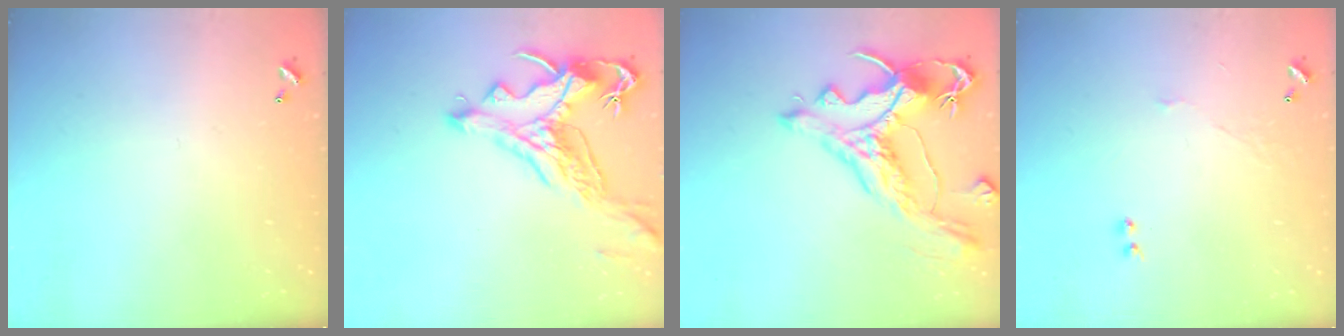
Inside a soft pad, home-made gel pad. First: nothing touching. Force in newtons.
{"total": 2.2, "press": 1.7, "slide": 1.3}
{"total": 5.1, "press": 4.8, "slide": 1.7}
{"total": 2.4, "press": 2.3, "slide": 0.6}